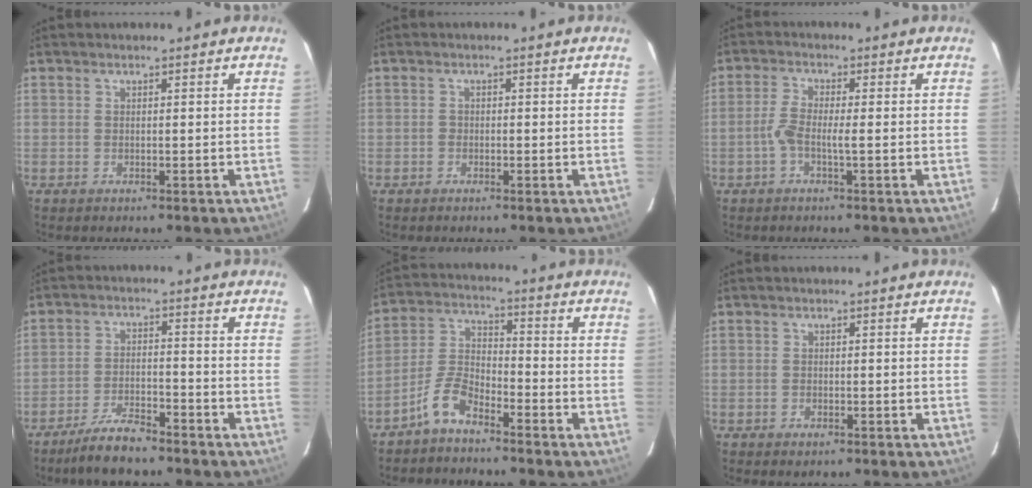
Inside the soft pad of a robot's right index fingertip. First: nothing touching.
{"total": 0.5, "force": [-0.2, 0.4, 0.3], "torque": [-0.003, 0.003, -0.007]}
{"total": 3.6, "force": [-0.8, 0.4, 3.4], "torque": [-0.075, 0.009, -0.017]}
{"total": 6.8, "force": [-5.8, 1.1, 3.4], "torque": [-0.070, -0.014, -0.106]}
{"total": 6.1, "force": [-4.7, 2.0, 3.4], "torque": [-0.084, 0.001, -0.099]}
{"total": 1.1, "force": [-0.6, 0.5, 0.7], "torque": [-0.015, -0.002, -0.001]}